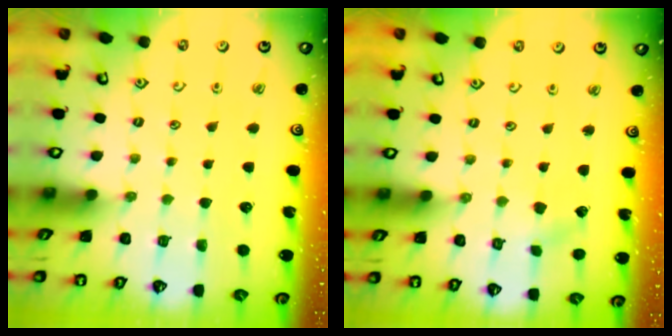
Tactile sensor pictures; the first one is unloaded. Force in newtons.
{"total": 1.6, "press": 1.6, "slide": 0.2}